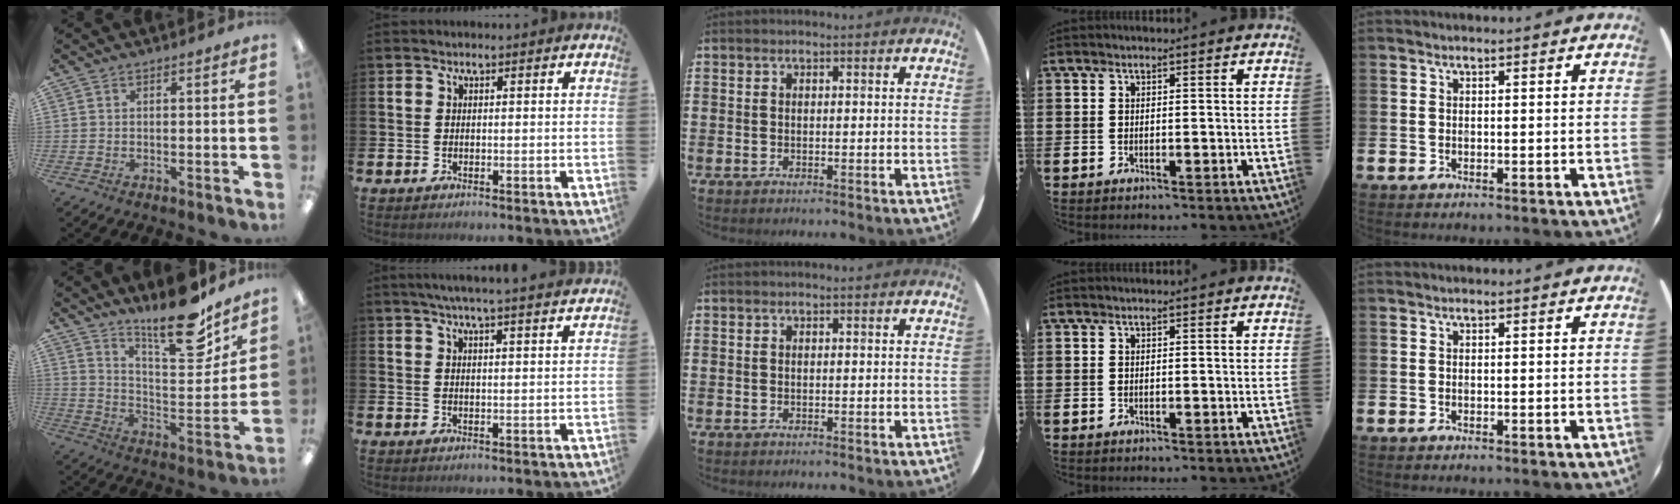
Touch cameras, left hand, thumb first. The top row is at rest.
{"thumb": {"total": 18.2, "force": [14.9, 4.4, 9.5], "torque": [-0.147, -0.109, 0.248]}, "index": {"total": 4.6, "force": [4.3, -0.8, 1.3], "torque": [-0.031, -0.019, 0.076]}}